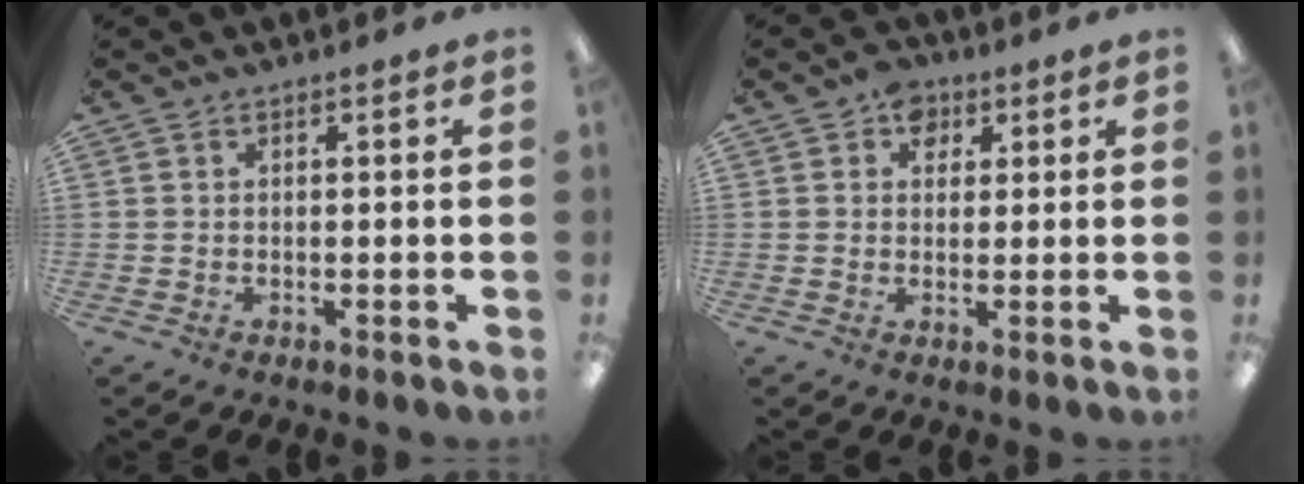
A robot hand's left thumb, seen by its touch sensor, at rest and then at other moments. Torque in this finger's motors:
{"motor_torque": [3.65, 0.60, 0.70, -0.27, 0.01]}